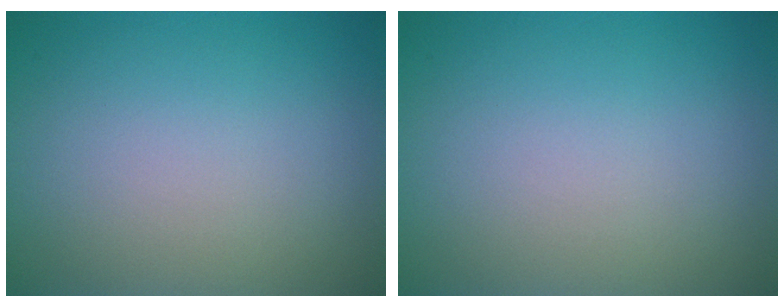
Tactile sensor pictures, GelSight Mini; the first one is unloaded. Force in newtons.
{"total": 0.0}